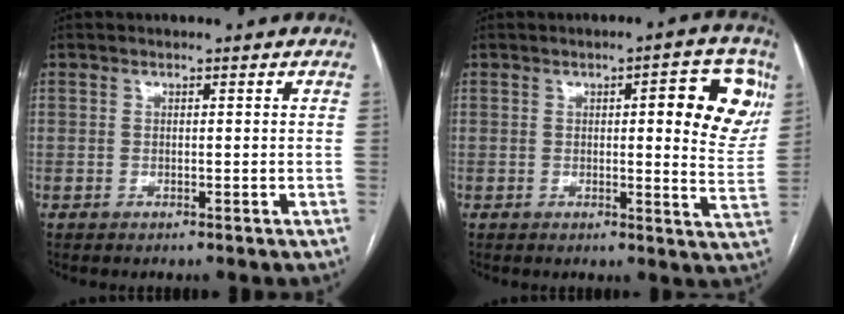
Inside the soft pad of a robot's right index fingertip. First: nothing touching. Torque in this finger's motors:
{"motor_torque": [0.25, 0.03, 0.47, 0.07]}